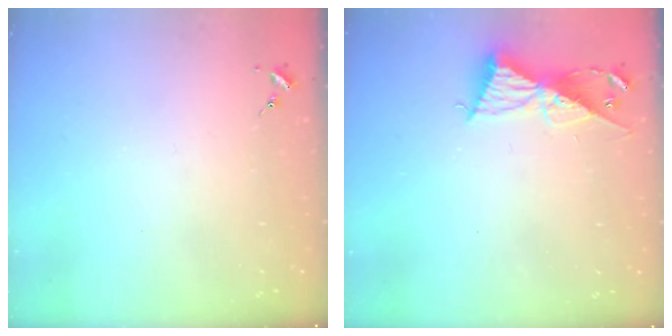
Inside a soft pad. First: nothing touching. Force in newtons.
{"total": 9.7, "press": 9.7, "slide": 0.7}